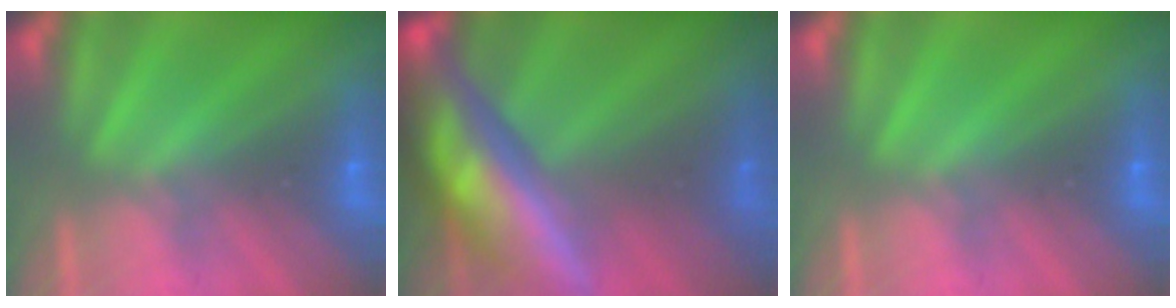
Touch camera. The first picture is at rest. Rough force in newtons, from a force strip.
{"total": 6.8}
{"total": 0.0}